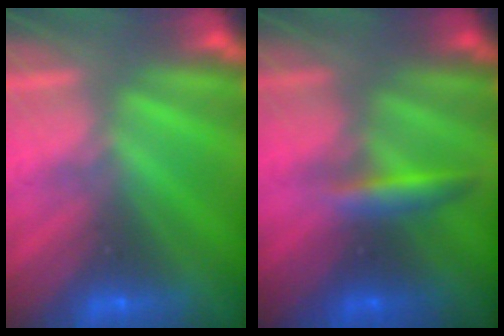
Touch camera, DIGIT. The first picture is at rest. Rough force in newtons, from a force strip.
{"total": 2.8}